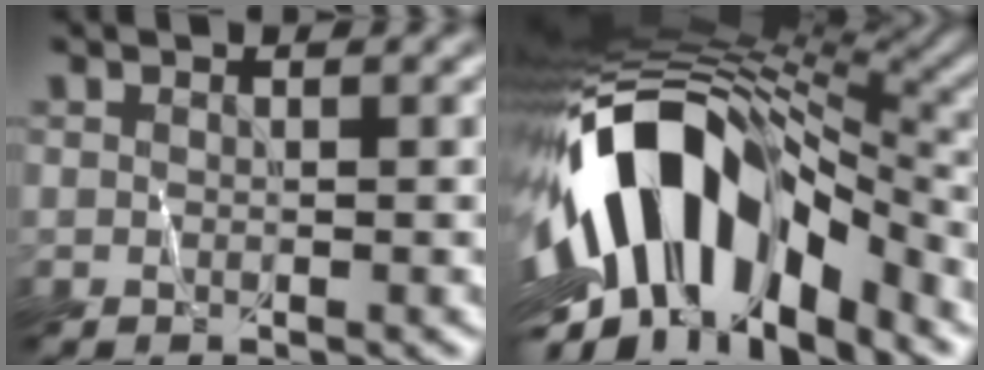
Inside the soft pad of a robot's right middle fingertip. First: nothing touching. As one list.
[{"total": 15.6, "force": [-4.4, 8.0, 12.6], "torque": [-0.210, 0.031, -0.084]}]